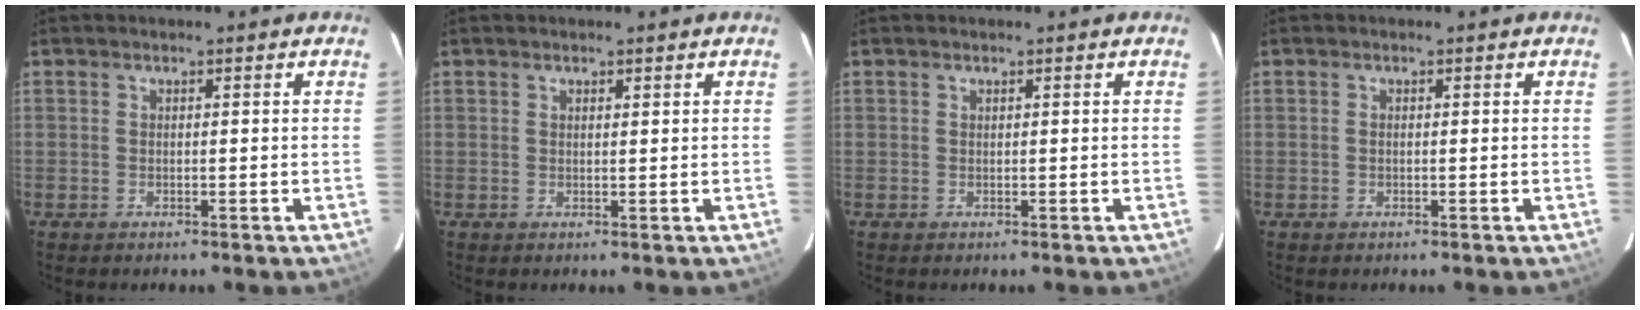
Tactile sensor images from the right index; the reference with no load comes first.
{"total": 0.7, "force": [0.6, 0.3, 0.3], "torque": [-0.005, 0.001, 0.011]}
{"total": 0.0}
{"total": 0.0}